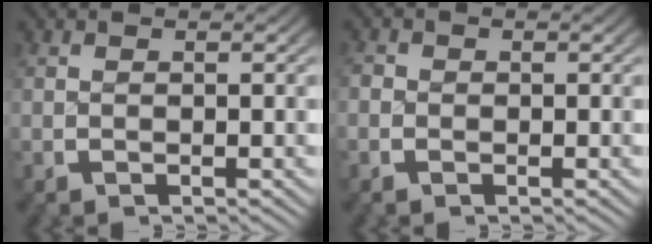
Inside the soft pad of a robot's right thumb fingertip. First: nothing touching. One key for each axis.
{"total": 1.6, "fx": -0.3, "fy": 1.5, "fz": 0.5, "tx": -0.011, "ty": -0.005, "tz": -0.013}